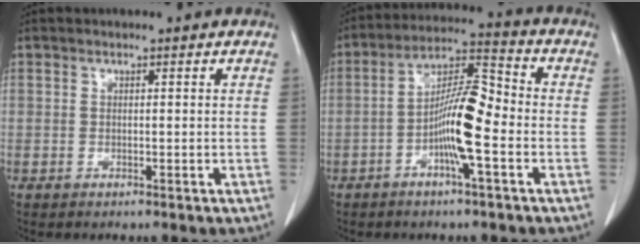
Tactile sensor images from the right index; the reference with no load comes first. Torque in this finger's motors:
{"motor_torque": [0.49, -0.28, 0.23, 0.12]}